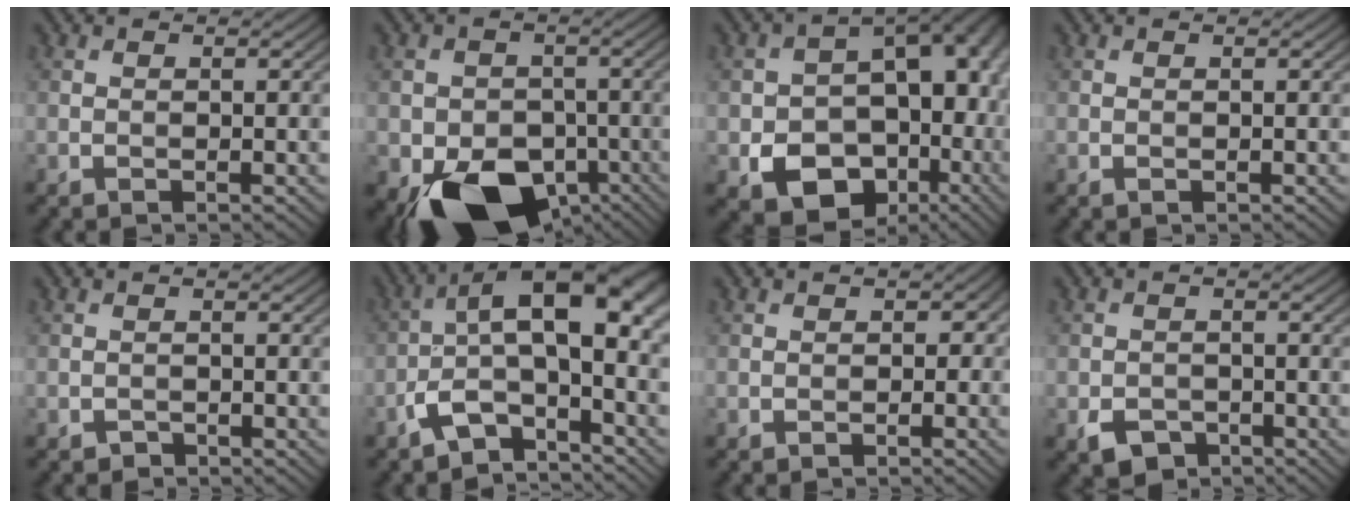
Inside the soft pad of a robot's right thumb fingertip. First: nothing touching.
{"total": 13.4, "force": [-6.7, 9.3, 6.9], "torque": [-0.108, -0.047, -0.101]}
{"total": 18.5, "force": [-4.6, 13.6, 11.7], "torque": [-0.157, -0.048, -0.033]}
{"total": 0.0}
{"total": 0.7, "force": [-0.6, 0.3, 0.1], "torque": [0.000, 0.000, -0.013]}
{"total": 10.8, "force": [-2.8, 4.5, 9.4], "torque": [-0.169, 0.013, -0.063]}
{"total": 1.4, "force": [-0.3, 1.3, 0.5], "torque": [-0.003, -0.007, -0.006]}
{"total": 3.2, "force": [-1.9, 2.1, 1.4], "torque": [-0.025, -0.008, -0.039]}